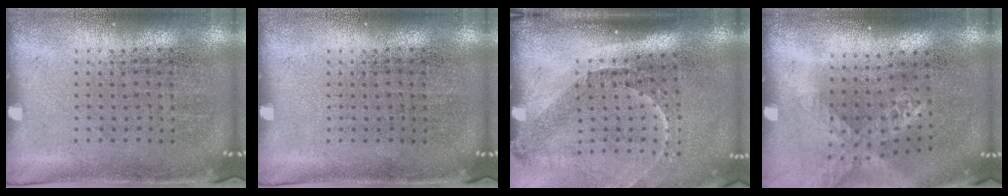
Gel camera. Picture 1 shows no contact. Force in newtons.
{"total": 0.0}
{"total": 2.2, "press": 1.5, "slide": 1.5}
{"total": 1.5, "press": 1.3, "slide": 0.8}